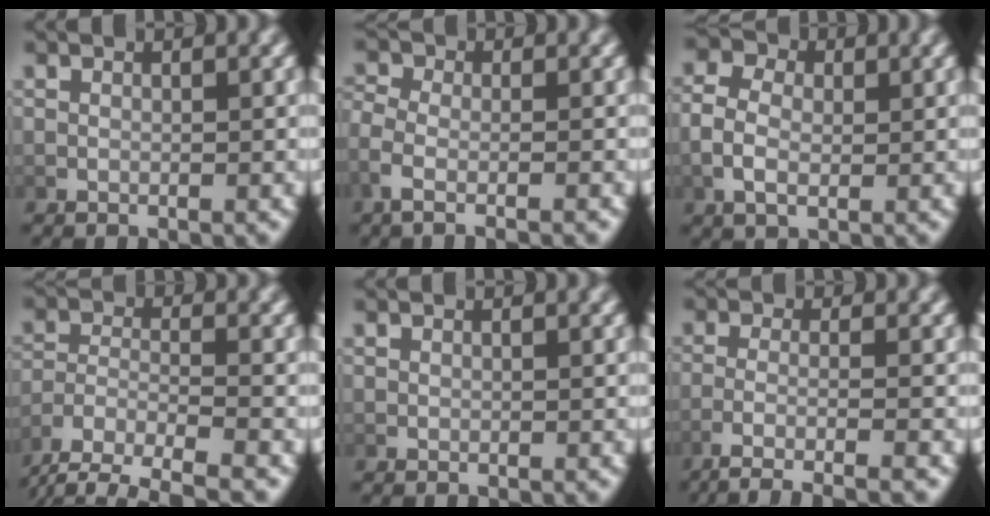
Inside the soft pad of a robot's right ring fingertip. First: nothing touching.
{"total": 3.1, "force": [-1.4, 1.6, 2.3], "torque": [-0.059, -0.005, -0.024]}
{"total": 4.5, "force": [0.4, 3.6, 2.7], "torque": [-0.051, -0.009, 0.008]}
{"total": 5.4, "force": [-3.1, 3.2, 3.1], "torque": [-0.080, -0.026, -0.044]}
{"total": 0.0}
{"total": 7.0, "force": [-5.4, 1.4, 4.1], "torque": [-0.075, -0.026, -0.069]}